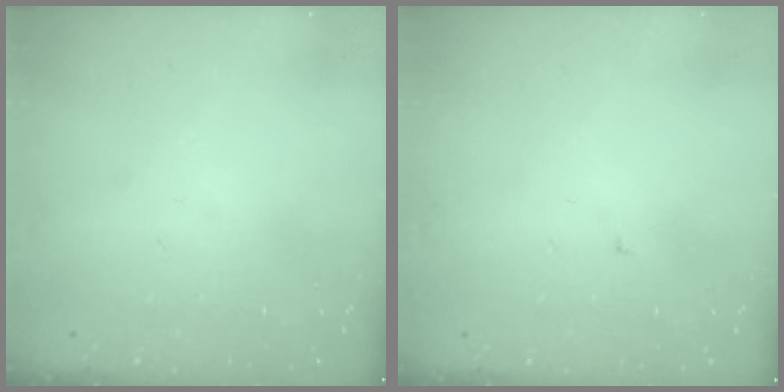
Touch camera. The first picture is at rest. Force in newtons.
{"total": 1.8, "press": 1.8, "slide": 0.2}